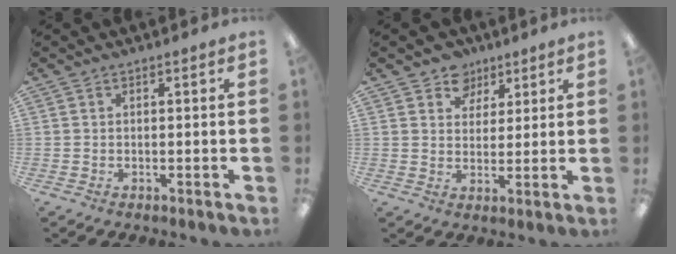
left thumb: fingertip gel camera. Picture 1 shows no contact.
{"total": 7.0, "force": [4.7, 5.1, 0.8], "torque": [-0.011, -0.023, 0.086]}